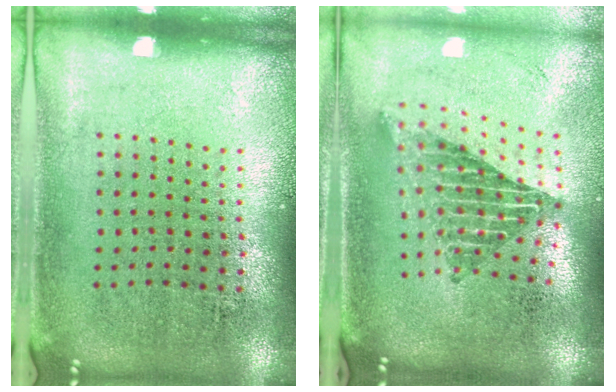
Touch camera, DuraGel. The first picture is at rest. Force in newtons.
{"total": 2.2, "press": 1.6, "slide": 1.5}